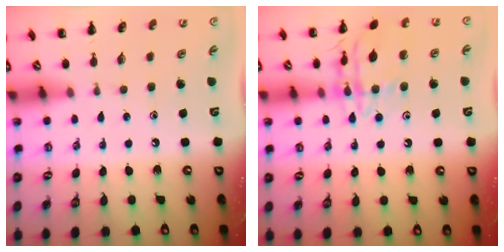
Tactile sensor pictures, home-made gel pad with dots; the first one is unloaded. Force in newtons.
{"total": 13.1, "press": 13.0, "slide": 1.1}